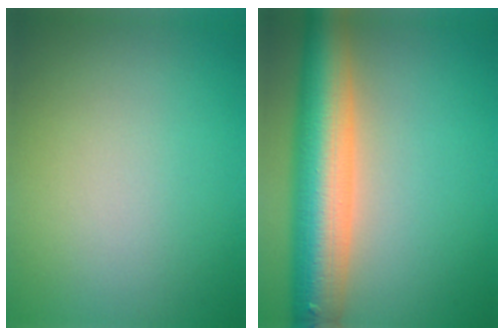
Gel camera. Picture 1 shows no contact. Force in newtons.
{"total": 10.1, "press": 10.0, "slide": 0.7}